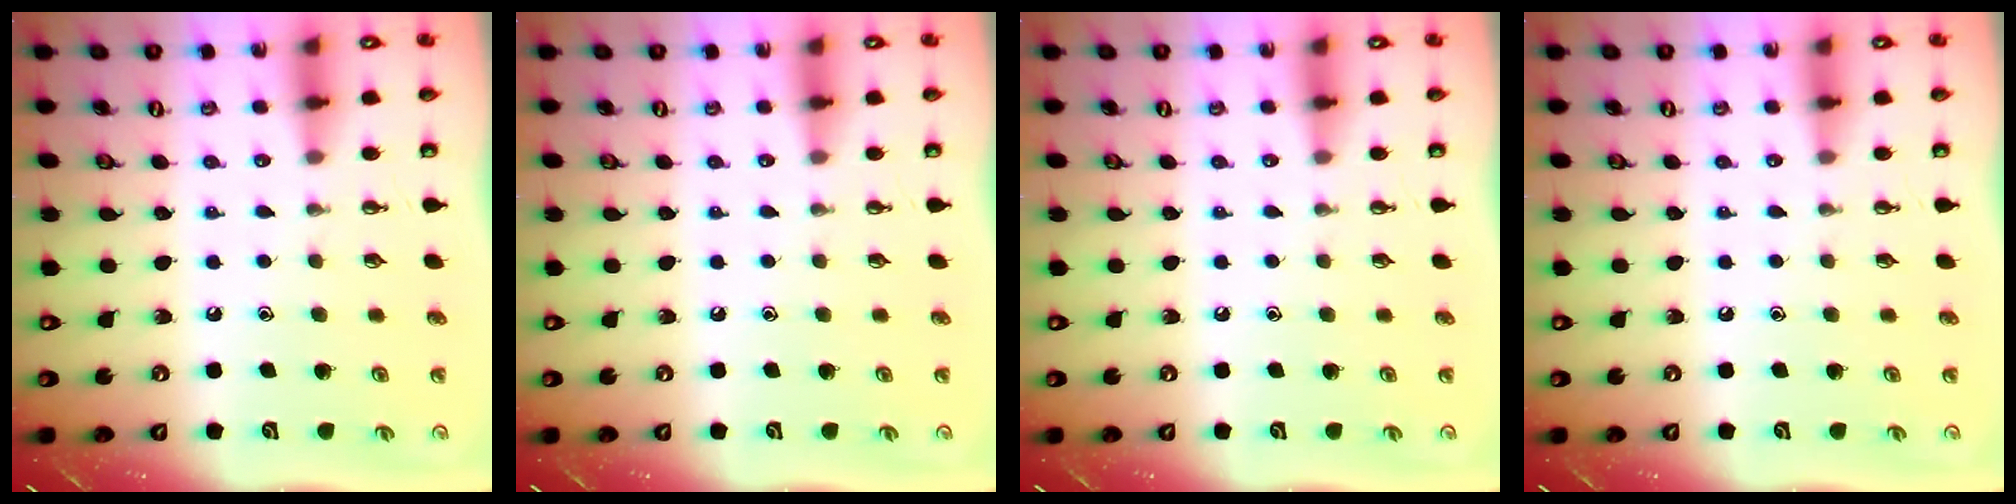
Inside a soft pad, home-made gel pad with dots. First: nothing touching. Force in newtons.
{"total": 0.0}
{"total": 0.0}
{"total": 0.0}